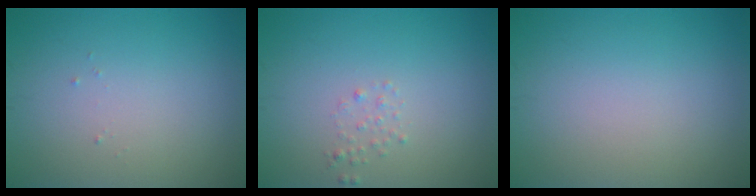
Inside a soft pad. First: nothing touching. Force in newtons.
{"total": 0.8, "press": 0.8, "slide": 0.1}
{"total": 0.0}